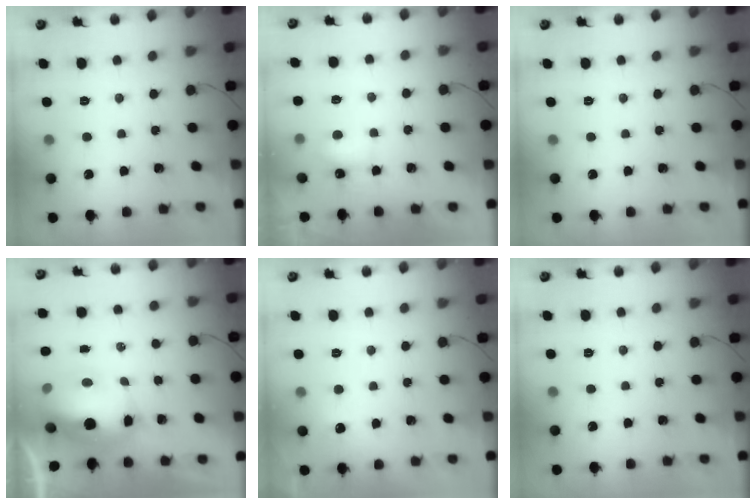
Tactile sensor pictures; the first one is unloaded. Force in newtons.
{"total": 3.6, "press": 3.4, "slide": 1.2}
{"total": 0.0}
{"total": 11.7, "press": 11.5, "slide": 2.4}
{"total": 3.2, "press": 2.9, "slide": 1.4}
{"total": 0.0}